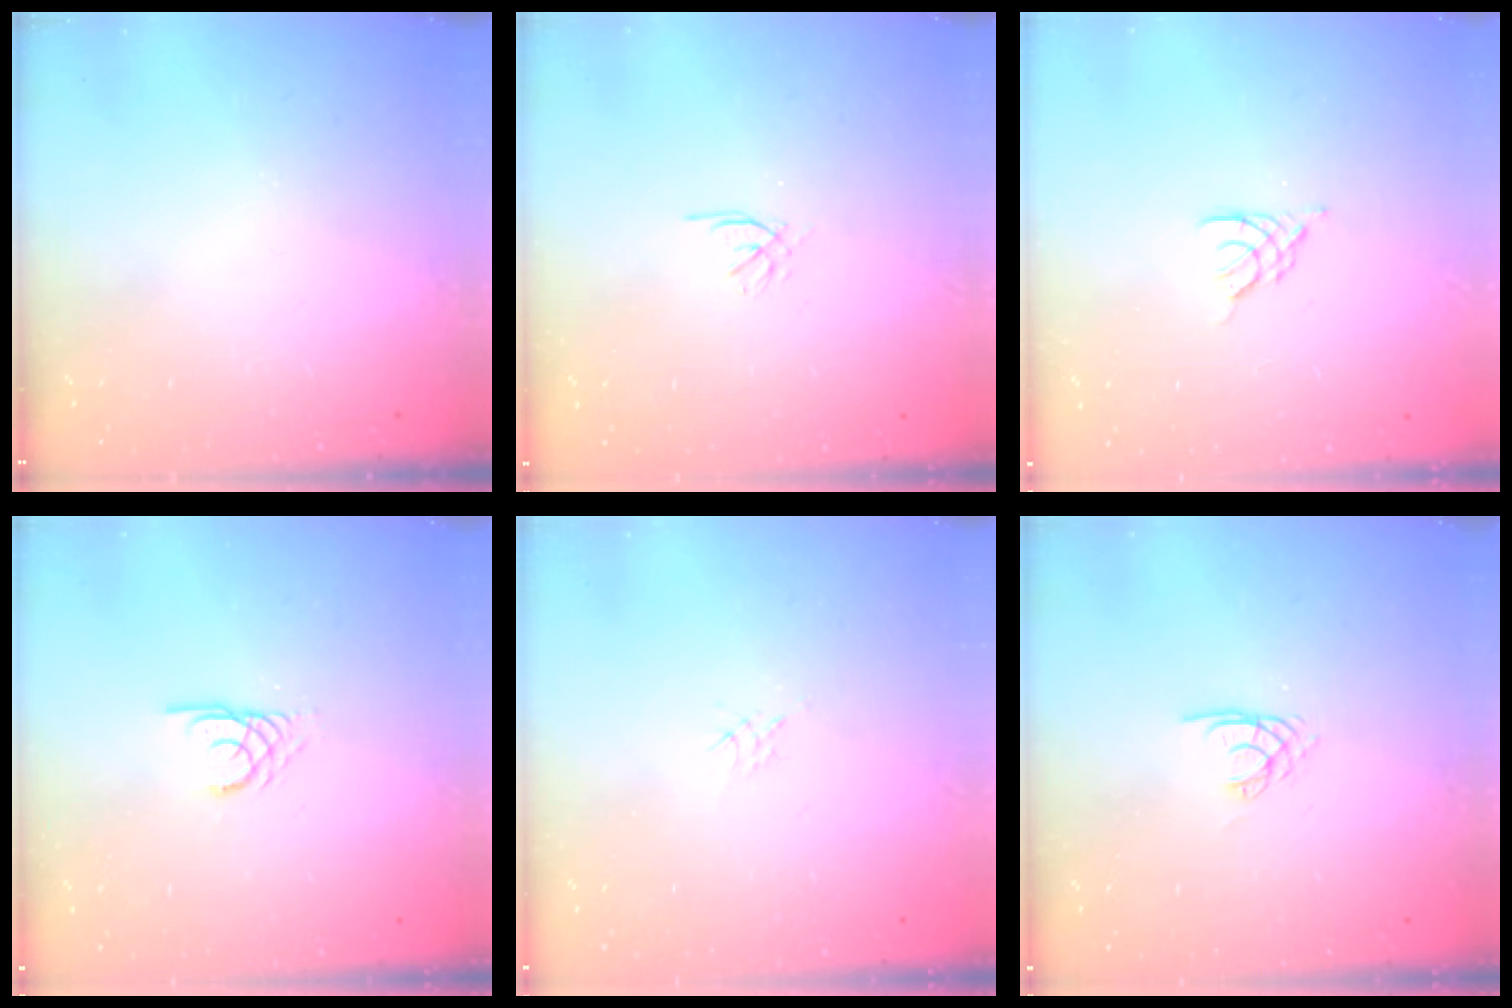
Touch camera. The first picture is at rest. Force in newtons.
{"total": 0.5, "press": 0.3, "slide": 0.4}
{"total": 2.3, "press": 2.3, "slide": 0.5}
{"total": 2.4, "press": 2.4, "slide": 0.2}
{"total": 2.2, "press": 2.2, "slide": 0.4}
{"total": 2.1, "press": 2.1, "slide": 0.3}